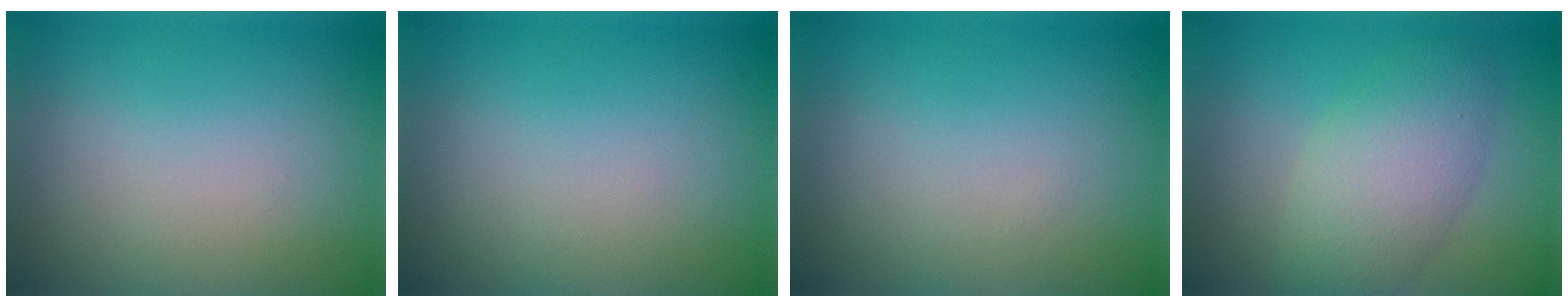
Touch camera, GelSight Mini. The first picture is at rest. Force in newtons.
{"total": 0.0}
{"total": 0.0}
{"total": 5.2, "press": 5.2, "slide": 0.2}